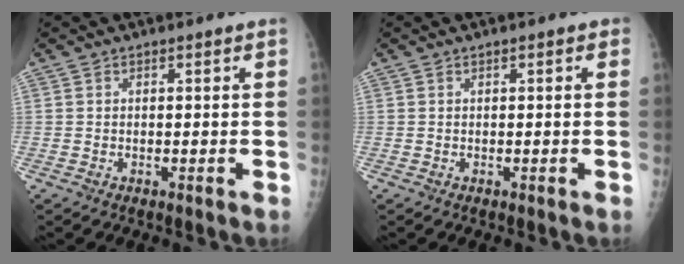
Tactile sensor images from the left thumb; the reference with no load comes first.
{"total": 0.7, "force": [0.3, 0.3, 0.6], "torque": [-0.004, 0.002, -0.001]}